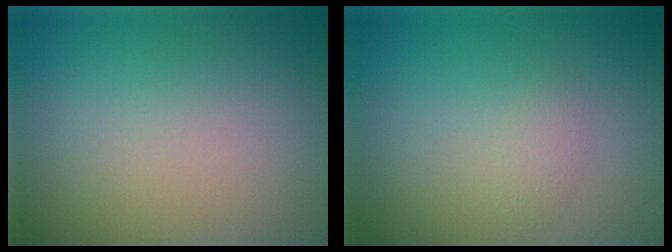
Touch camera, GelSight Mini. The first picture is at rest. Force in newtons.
{"total": 0.9, "press": 0.9, "slide": 0.1}